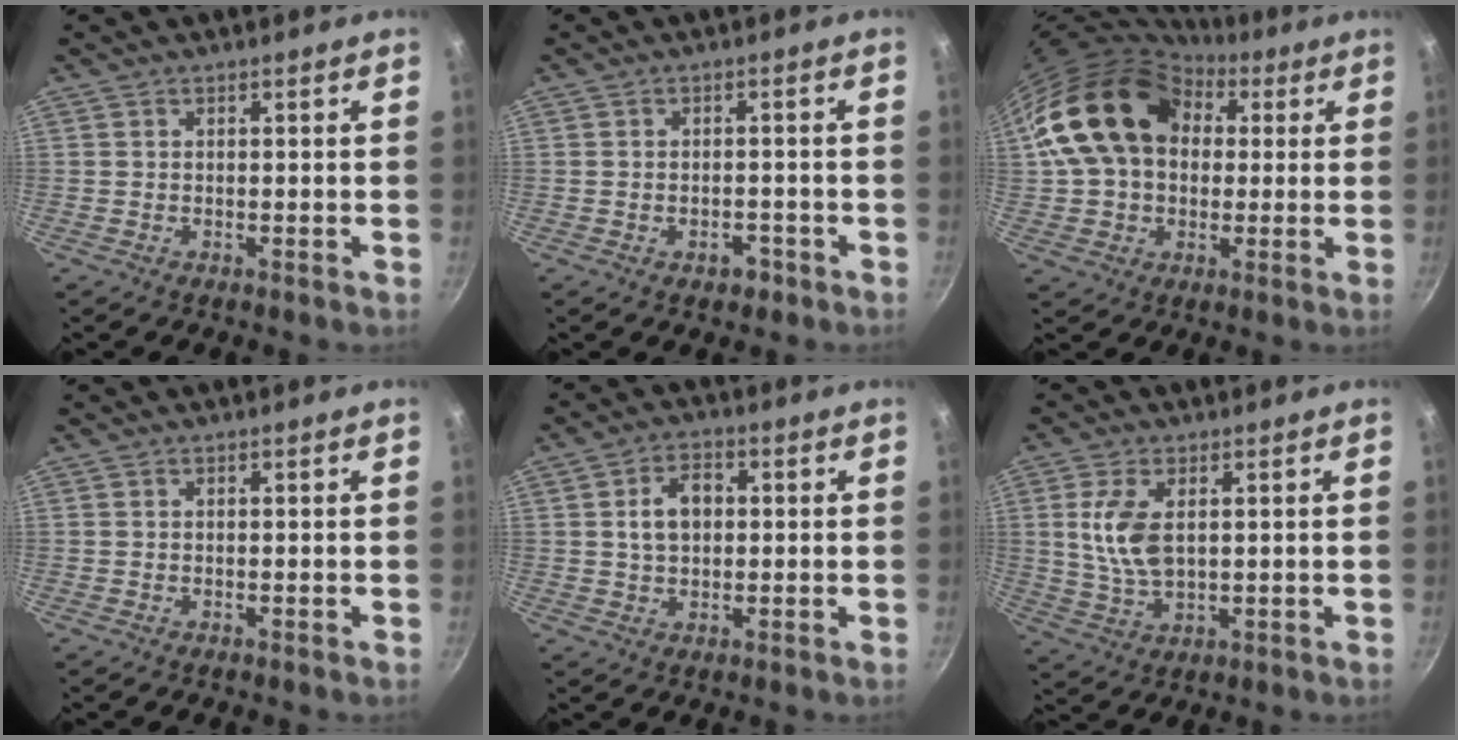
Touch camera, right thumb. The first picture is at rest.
{"total": 2.8, "force": [-1.6, 1.7, 1.5], "torque": [-0.013, 0.017, -0.017]}
{"total": 19.5, "force": [5.0, 14.3, 12.2], "torque": [-0.190, 0.026, 0.079]}
{"total": 0.0}
{"total": 6.8, "force": [0.9, 4.7, 4.8], "torque": [-0.063, 0.011, 0.013]}
{"total": 8.8, "force": [1.8, 4.7, 7.2], "torque": [-0.142, -0.009, 0.038]}